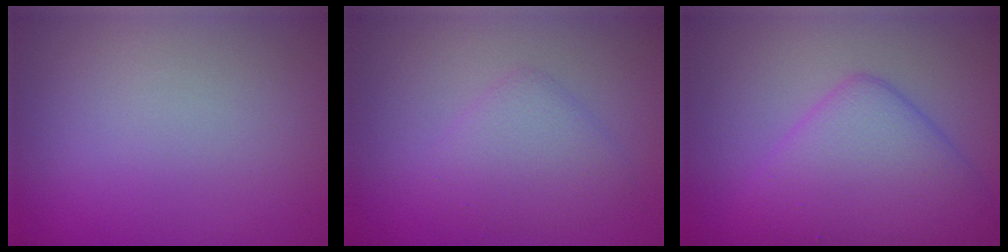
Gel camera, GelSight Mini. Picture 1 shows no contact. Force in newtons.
{"total": 2.9, "press": 2.9, "slide": 0.0}
{"total": 6.4, "press": 6.4, "slide": 0.3}